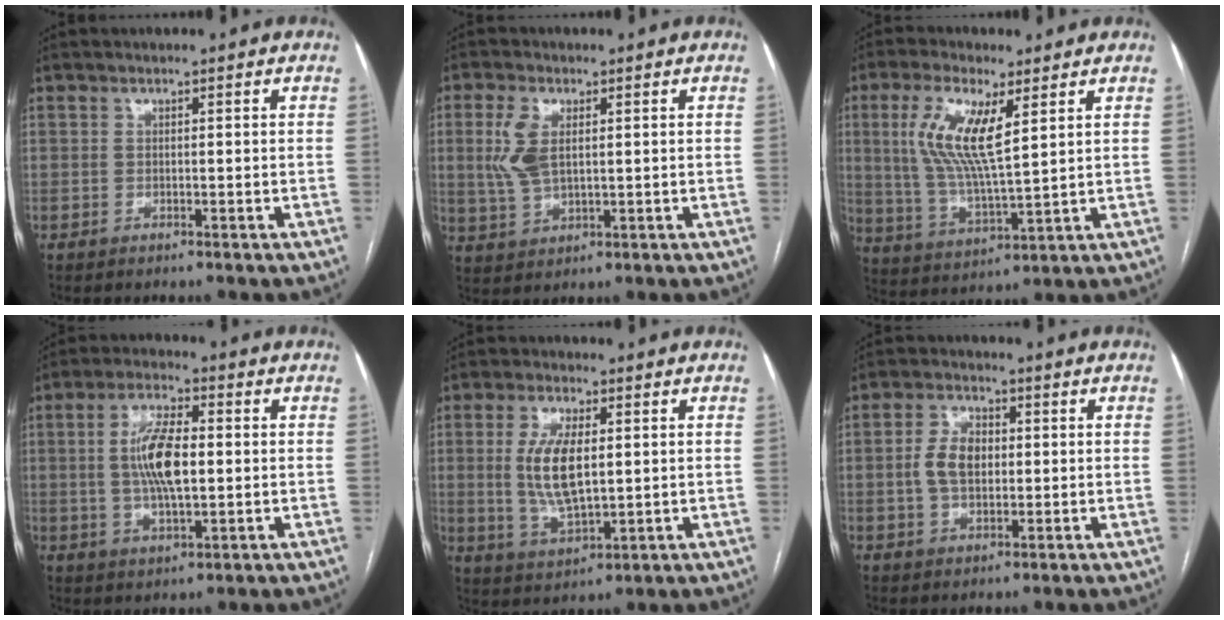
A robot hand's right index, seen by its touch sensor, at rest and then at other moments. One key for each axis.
{"total": 6.0, "fx": 1.6, "fy": 2.8, "fz": 5.0, "tx": -0.130, "ty": 0.009, "tz": 0.035}
{"total": 11.3, "fx": 3.9, "fy": 2.5, "fz": 10.3, "tx": -0.226, "ty": 0.002, "tz": 0.078}
{"total": 9.6, "fx": 0.6, "fy": 3.0, "fz": 9.1, "tx": -0.178, "ty": 0.008, "tz": 0.011}
{"total": 9.6, "fx": 1.1, "fy": 3.6, "fz": 8.8, "tx": -0.188, "ty": 0.000, "tz": 0.026}
{"total": 6.2, "fx": 0.3, "fy": 3.8, "fz": 4.8, "tx": -0.101, "ty": 0.015, "tz": 0.008}